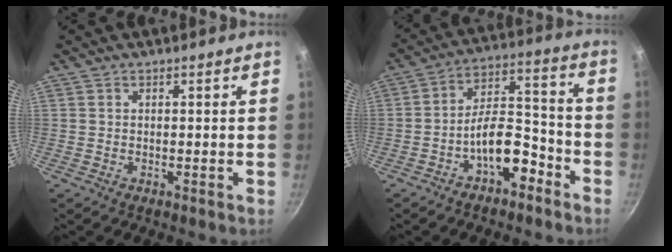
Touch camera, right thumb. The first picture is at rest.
{"total": 10.7, "force": [-5.8, 5.1, 7.4], "torque": [-0.092, 0.073, -0.090]}